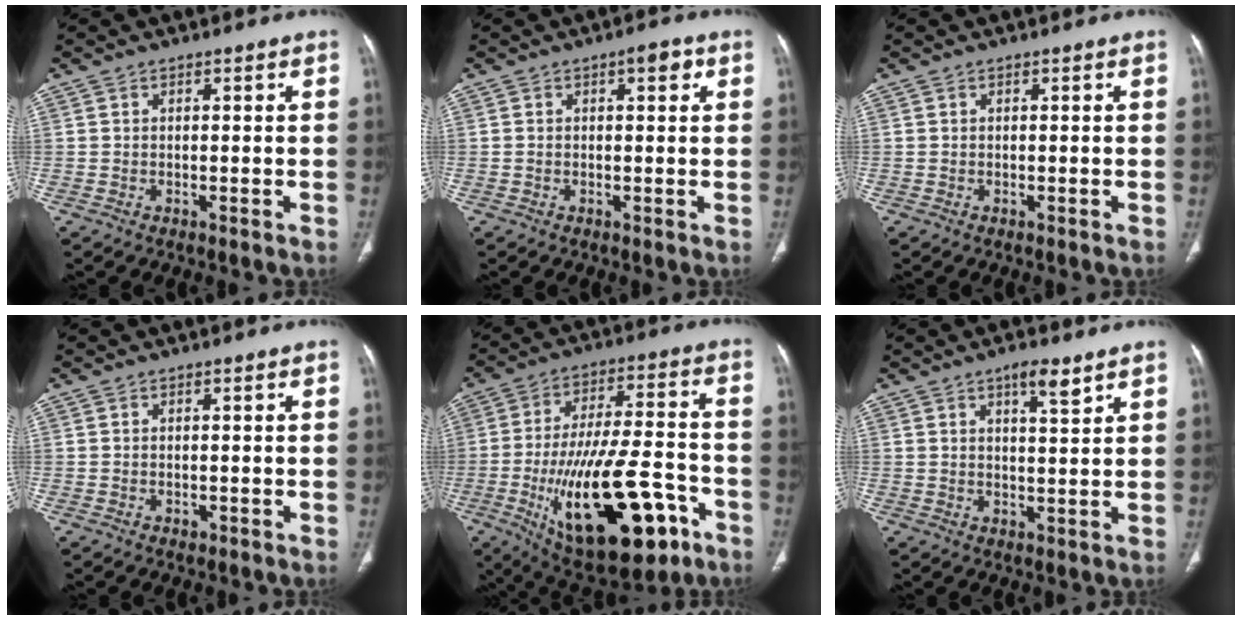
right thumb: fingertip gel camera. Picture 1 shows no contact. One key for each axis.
{"total": 2.7, "fx": 1.0, "fy": 1.1, "fz": 2.2, "tx": -0.020, "ty": 0.003, "tz": 0.012}
{"total": 0.0}
{"total": 0.7, "fx": -0.3, "fy": 0.5, "fz": 0.4, "tx": -0.002, "ty": 0.003, "tz": -0.001}
{"total": 26.3, "fx": -10.4, "fy": 10.8, "fz": 21.6, "tx": -0.356, "ty": 0.033, "tz": -0.145}
{"total": 4.6, "fx": 2.9, "fy": 1.1, "fz": 3.4, "tx": -0.050, "ty": -0.020, "tz": 0.047}